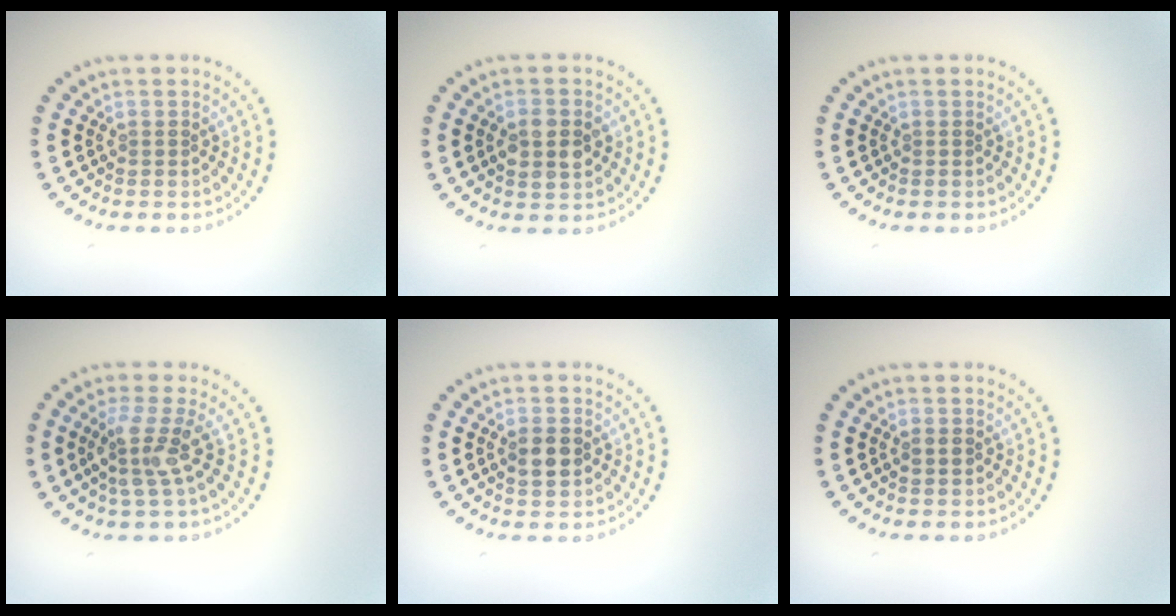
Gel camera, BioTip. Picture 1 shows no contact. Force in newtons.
{"total": 3.7, "press": 3.7, "slide": 0.1}
{"total": 0.0}
{"total": 3.1, "press": 2.6, "slide": 1.8}
{"total": 2.4, "press": 2.4, "slide": 0.2}
{"total": 1.1, "press": 1.1, "slide": 0.1}